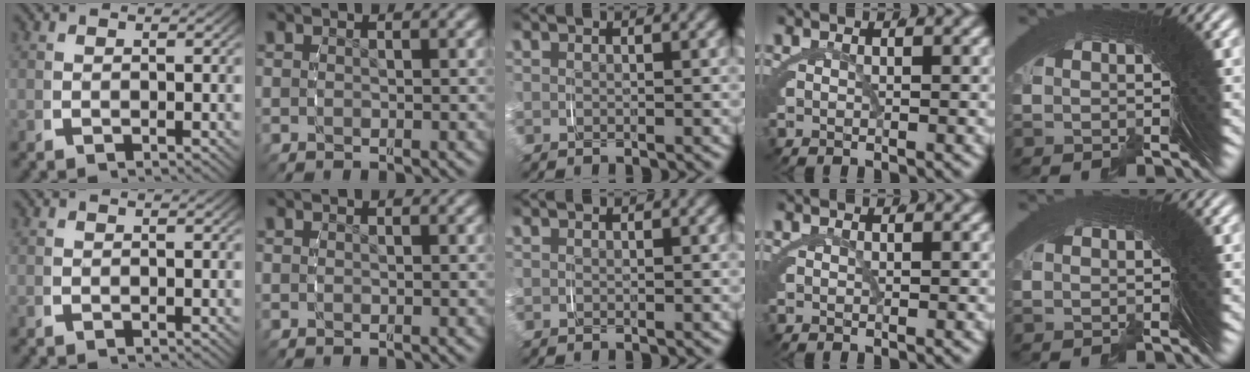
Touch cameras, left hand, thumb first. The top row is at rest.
{}